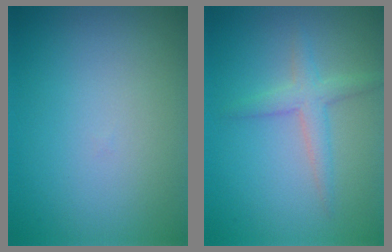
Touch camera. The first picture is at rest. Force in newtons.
{"total": 2.3, "press": 2.3, "slide": 0.2}